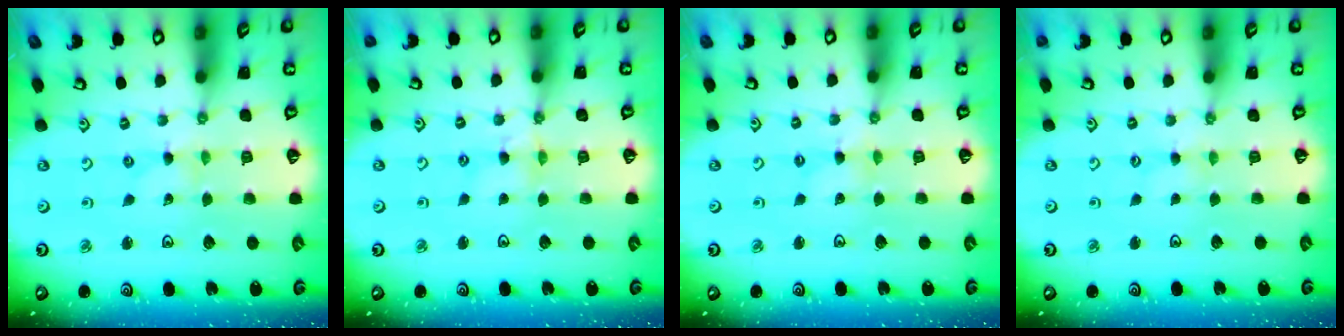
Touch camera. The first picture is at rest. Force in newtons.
{"total": 2.4, "press": 2.4, "slide": 0.3}
{"total": 1.2, "press": 1.2, "slide": 0.1}
{"total": 0.0}